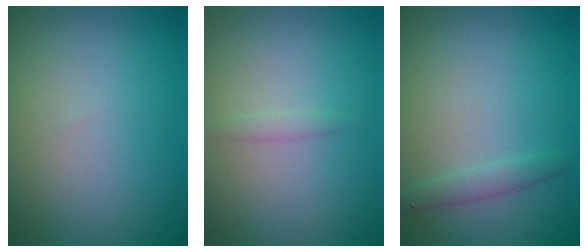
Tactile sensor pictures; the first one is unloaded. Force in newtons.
{"total": 0.7, "press": 0.7, "slide": 0.1}
{"total": 1.3, "press": 1.3, "slide": 0.0}